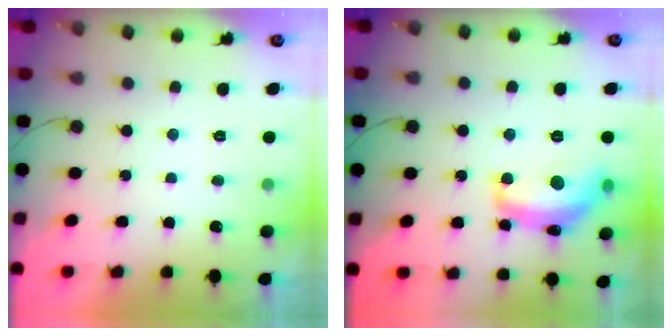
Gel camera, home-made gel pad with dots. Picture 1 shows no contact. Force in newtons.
{"total": 15.2, "press": 15.1, "slide": 1.0}